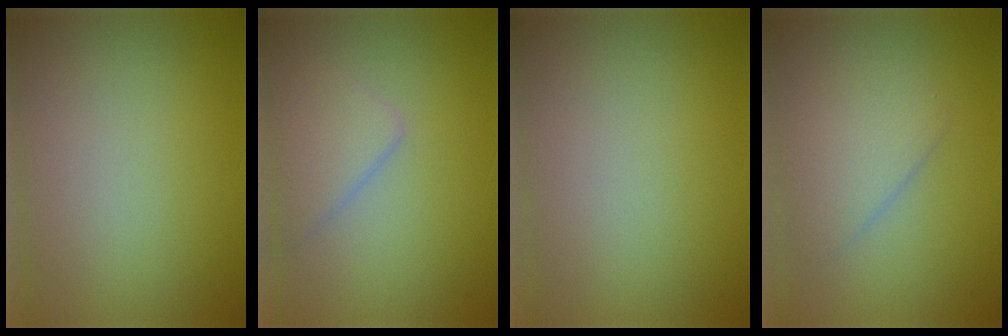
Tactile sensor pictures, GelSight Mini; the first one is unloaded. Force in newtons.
{"total": 2.5, "press": 2.5, "slide": 0.1}
{"total": 0.0}
{"total": 2.4, "press": 2.4, "slide": 0.1}